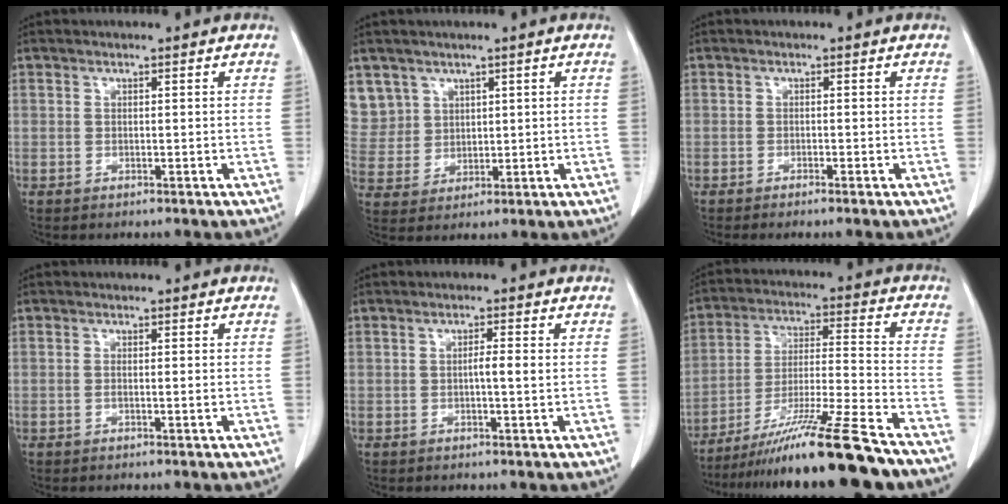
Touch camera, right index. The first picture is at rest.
{"total": 8.1, "force": [4.7, 6.6, 0.2], "torque": [-0.012, 0.013, 0.111]}
{"total": 1.7, "force": [-1.4, -0.3, 1.0], "torque": [-0.013, 0.002, -0.020]}
{"total": 1.1, "force": [-0.2, 0.1, 1.1], "torque": [-0.018, -0.001, -0.001]}
{"total": 2.1, "force": [-0.1, 0.0, 2.1], "torque": [-0.035, 0.001, -0.002]}
{"total": 18.5, "force": [-14.6, -1.2, 11.3], "torque": [-0.197, -0.028, -0.248]}